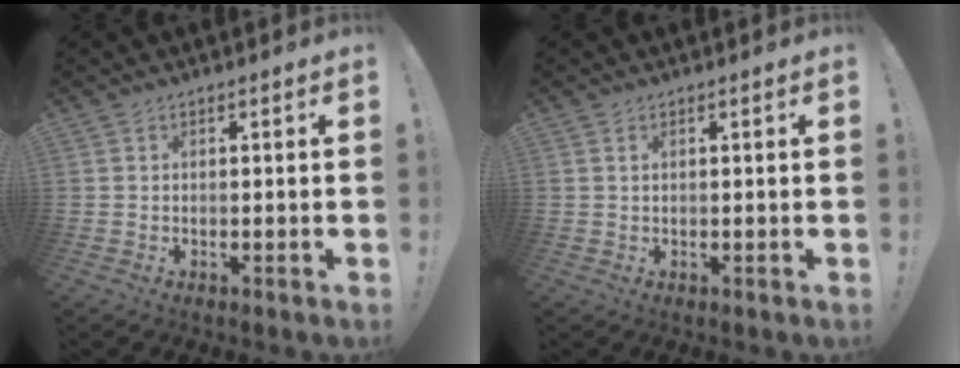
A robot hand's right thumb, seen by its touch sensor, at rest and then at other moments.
{"total": 0.9, "force": [0.5, 0.4, 0.7], "torque": [-0.014, 0.001, 0.008]}